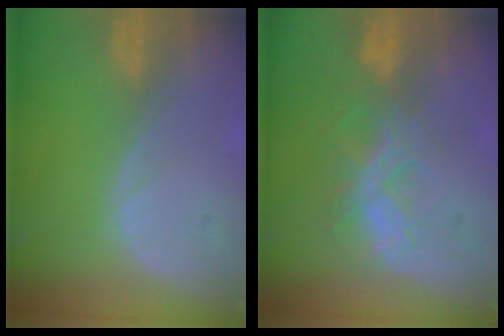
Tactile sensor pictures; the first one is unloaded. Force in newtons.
{"total": 6.6, "press": 5.7, "slide": 3.2}